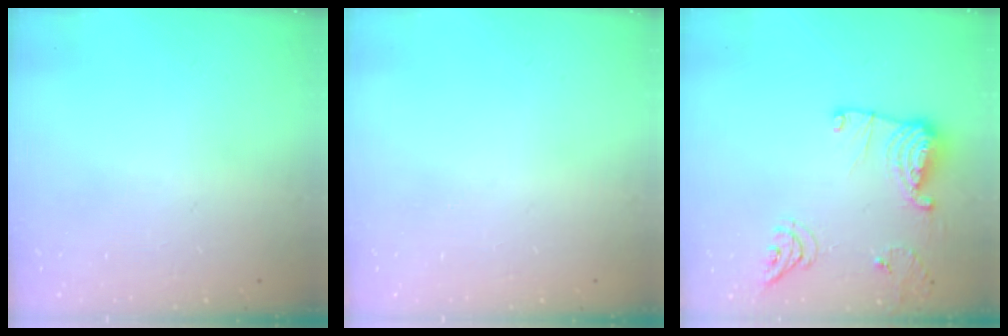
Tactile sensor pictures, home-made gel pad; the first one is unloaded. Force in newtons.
{"total": 0.0}
{"total": 12.9, "press": 12.9, "slide": 0.7}